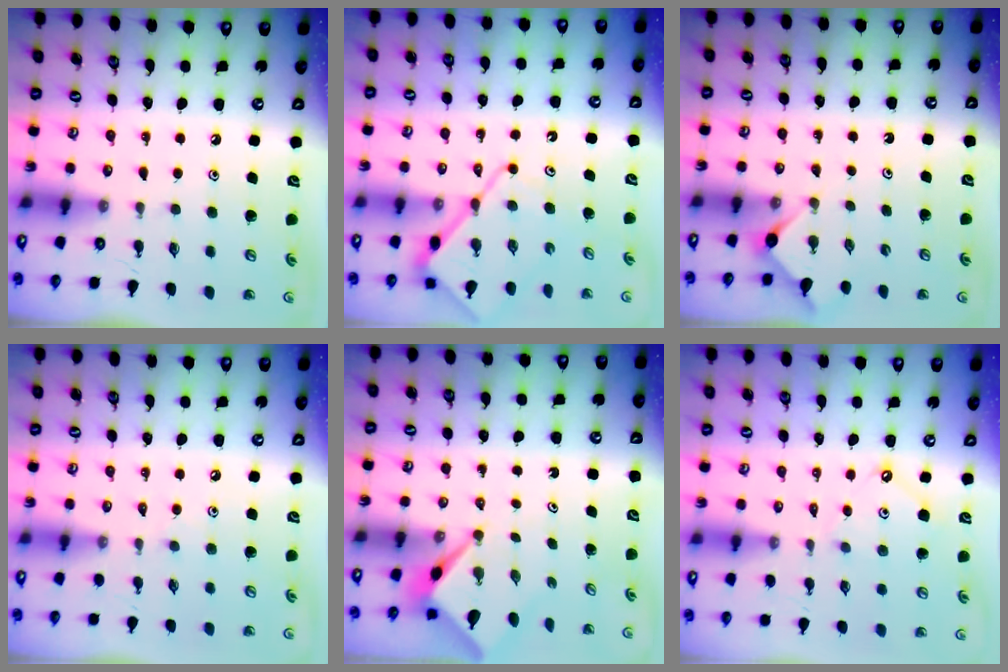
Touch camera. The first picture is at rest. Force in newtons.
{"total": 10.7, "press": 10.6, "slide": 1.0}
{"total": 4.0, "press": 4.0, "slide": 0.4}
{"total": 2.4, "press": 2.3, "slide": 0.5}
{"total": 2.5, "press": 2.5, "slide": 0.2}
{"total": 5.2, "press": 5.1, "slide": 0.6}